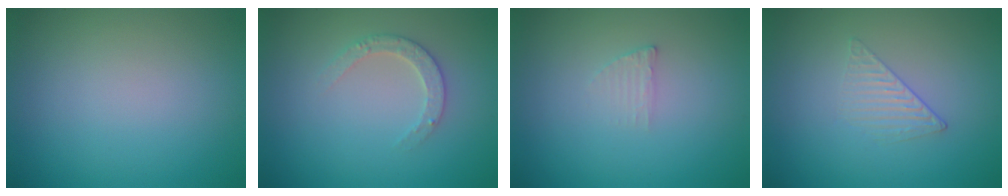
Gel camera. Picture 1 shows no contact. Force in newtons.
{"total": 2.1, "press": 2.1, "slide": 0.3}
{"total": 1.0, "press": 1.0, "slide": 0.2}
{"total": 1.3, "press": 0.4, "slide": 1.2}